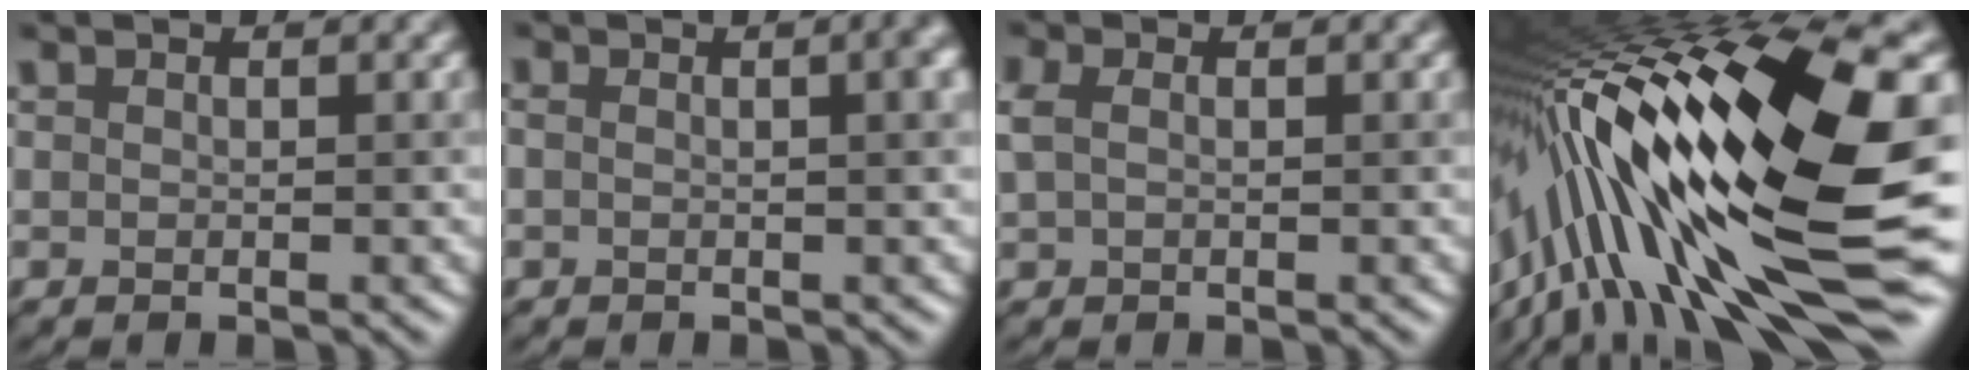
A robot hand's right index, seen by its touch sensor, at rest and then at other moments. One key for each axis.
{"total": 5.5, "fx": 1.1, "fy": 2.9, "fz": 4.5, "tx": -0.013, "ty": 0.032, "tz": -0.029}
{"total": 1.8, "fx": 0.6, "fy": 1.2, "fz": 1.2, "tx": -0.032, "ty": 0.009, "tz": 0.006}
{"total": 19.6, "fx": -1.4, "fy": 5.7, "fz": 18.7, "tx": -0.314, "ty": 0.007, "tz": -0.038}